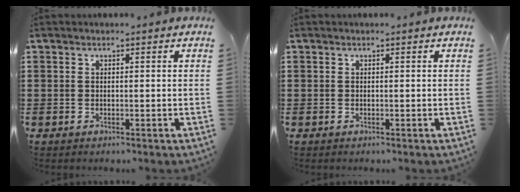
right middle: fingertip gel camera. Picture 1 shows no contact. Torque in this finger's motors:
{"motor_torque": [0.00, 0.00, 0.00, 0.00]}